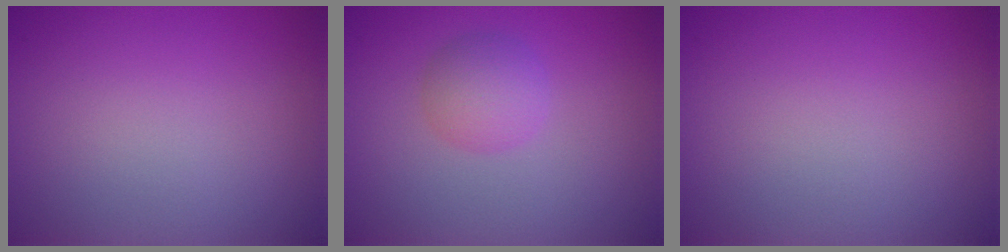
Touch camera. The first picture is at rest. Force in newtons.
{"total": 2.6, "press": 2.6, "slide": 0.1}
{"total": 0.0}